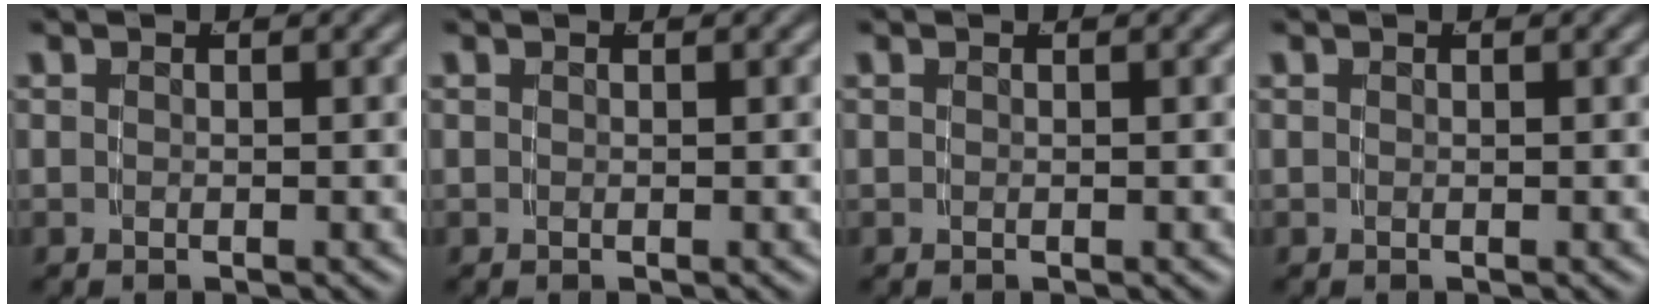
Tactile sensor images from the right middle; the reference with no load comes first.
{"total": 0.0}
{"total": 0.0}
{"total": 0.0}